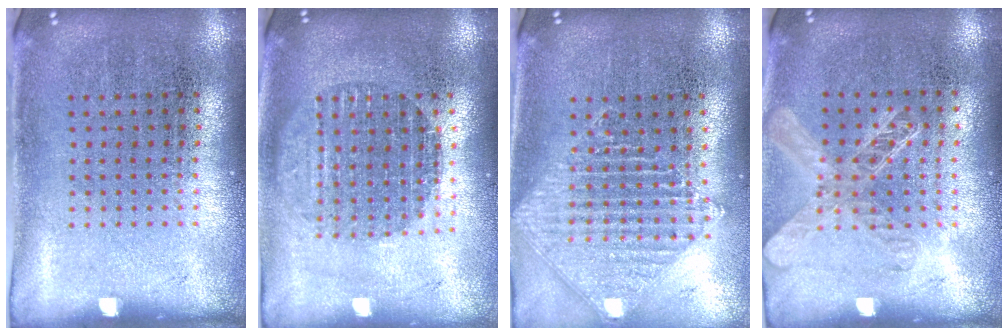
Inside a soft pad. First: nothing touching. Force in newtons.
{"total": 1.8, "press": 1.5, "slide": 0.9}
{"total": 1.3, "press": 1.2, "slide": 0.5}
{"total": 1.3, "press": 1.2, "slide": 0.5}